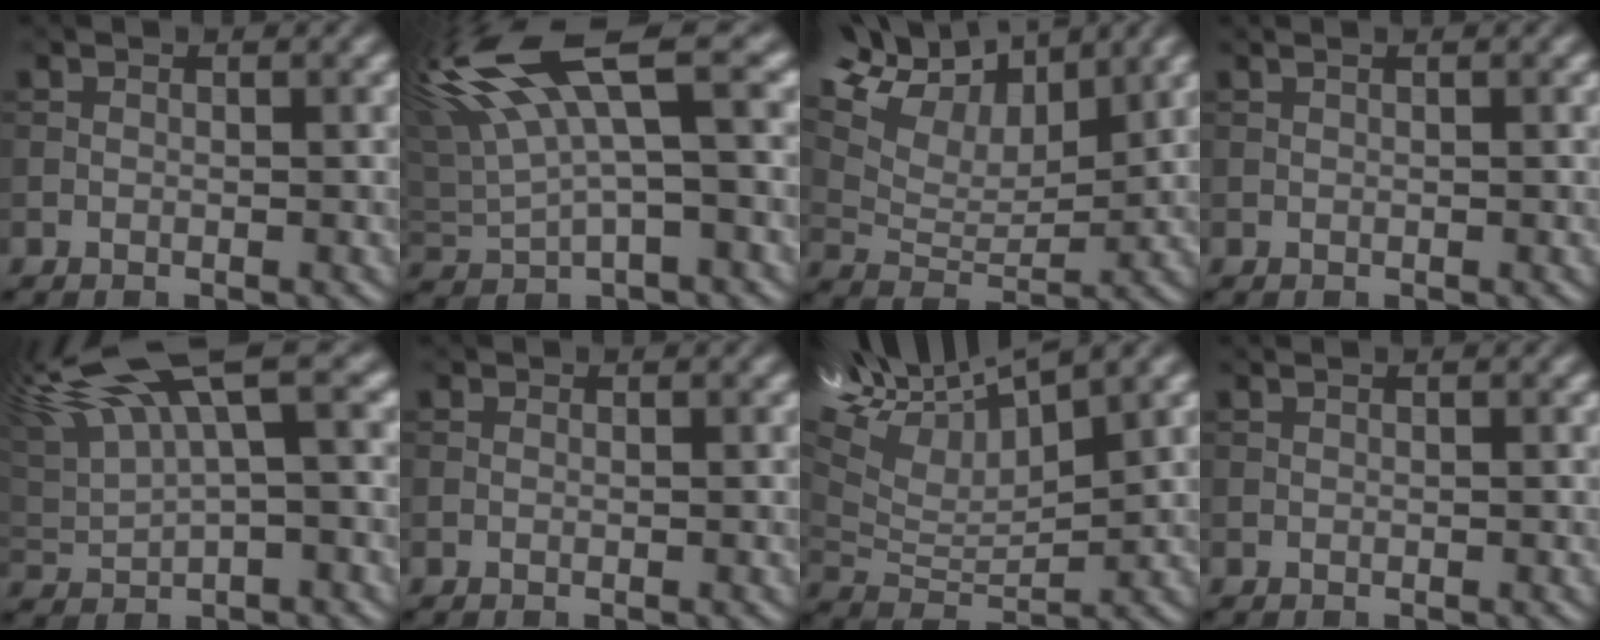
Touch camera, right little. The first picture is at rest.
{"total": 9.7, "force": [3.2, 2.7, 8.7], "torque": [-0.186, 0.020, 0.054]}
{"total": 11.5, "force": [7.7, 5.3, 6.8], "torque": [-0.148, 0.034, 0.117]}
{"total": 1.5, "force": [0.9, 0.7, 1.1], "torque": [-0.012, 0.004, -0.002]}
{"total": 8.4, "force": [3.6, 2.2, 7.2], "torque": [-0.147, 0.023, 0.061]}
{"total": 0.0}
{"total": 11.5, "force": [7.4, 4.1, 7.8], "torque": [-0.163, 0.028, 0.131]}
{"total": 0.9, "force": [0.5, 0.3, 0.6], "torque": [-0.010, -0.001, 0.004]}